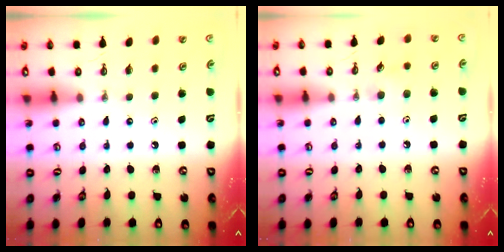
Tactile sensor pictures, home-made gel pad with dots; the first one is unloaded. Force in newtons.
{"total": 5.7, "press": 5.6, "slide": 1.5}